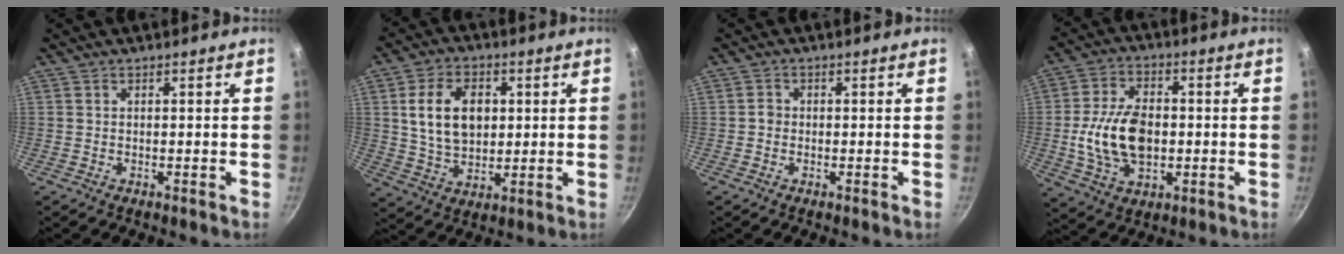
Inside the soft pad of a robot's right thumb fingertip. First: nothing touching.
{"total": 12.5, "force": [2.4, 8.5, 8.8], "torque": [-0.133, -0.006, 0.045]}
{"total": 1.4, "force": [-0.3, 1.3, 0.6], "torque": [-0.006, 0.009, -0.006]}
{"total": 14.2, "force": [-0.9, 9.1, 10.9], "torque": [-0.185, 0.011, -0.015]}